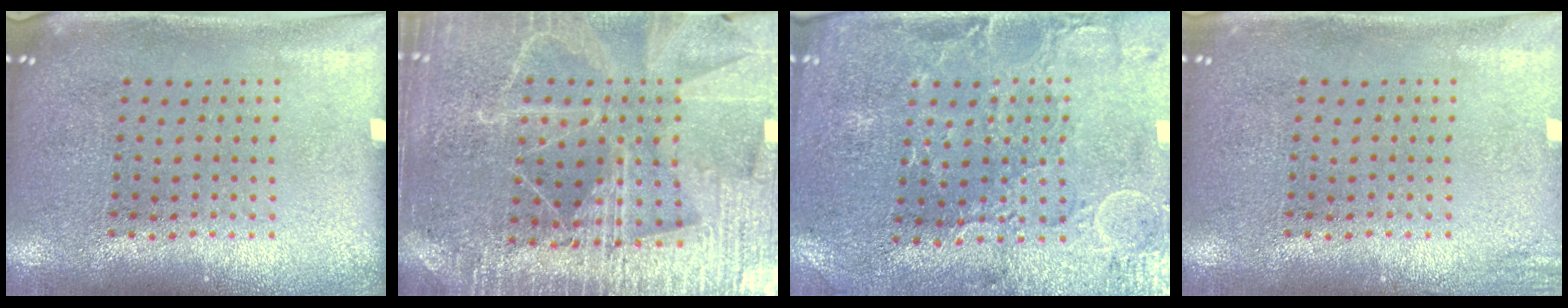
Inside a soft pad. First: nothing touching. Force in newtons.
{"total": 4.8, "press": 4.3, "slide": 2.1}
{"total": 0.8, "press": 0.7, "slide": 0.4}
{"total": 1.2, "press": 1.2, "slide": 0.3}